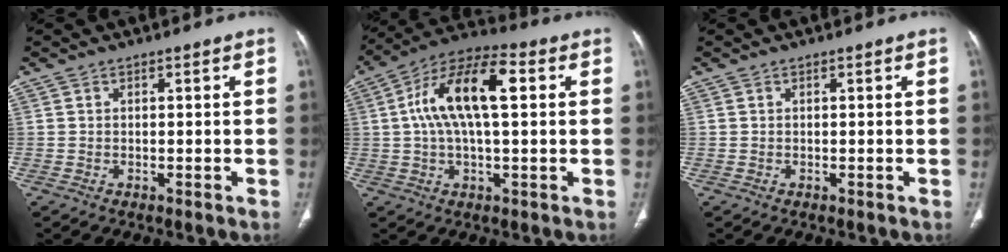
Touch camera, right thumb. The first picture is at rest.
{"total": 15.1, "force": [2.8, 6.1, 13.5], "torque": [-0.251, 0.032, 0.044]}
{"total": 0.0}